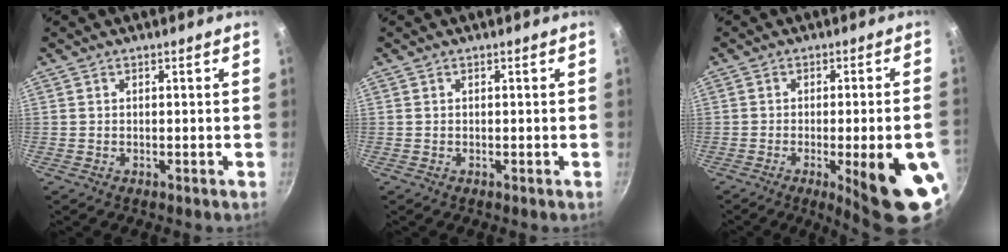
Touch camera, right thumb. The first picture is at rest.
{"total": 0.0}
{"total": 16.2, "force": [-5.5, 3.6, 14.8], "torque": [-0.167, 0.015, -0.066]}